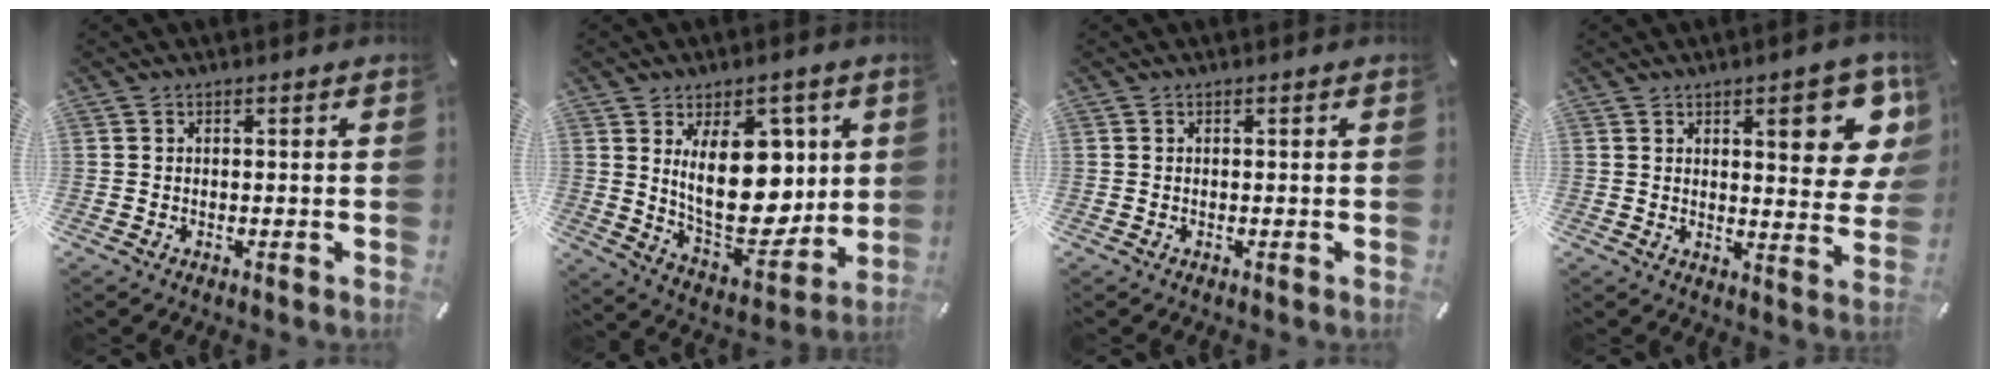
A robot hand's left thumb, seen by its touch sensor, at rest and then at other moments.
{"total": 19.9, "force": [4.8, 12.0, 15.2], "torque": [-0.240, -0.043, 0.082]}
{"total": 0.0}
{"total": 12.9, "force": [6.0, 4.6, 10.5], "torque": [-0.125, -0.032, 0.093]}